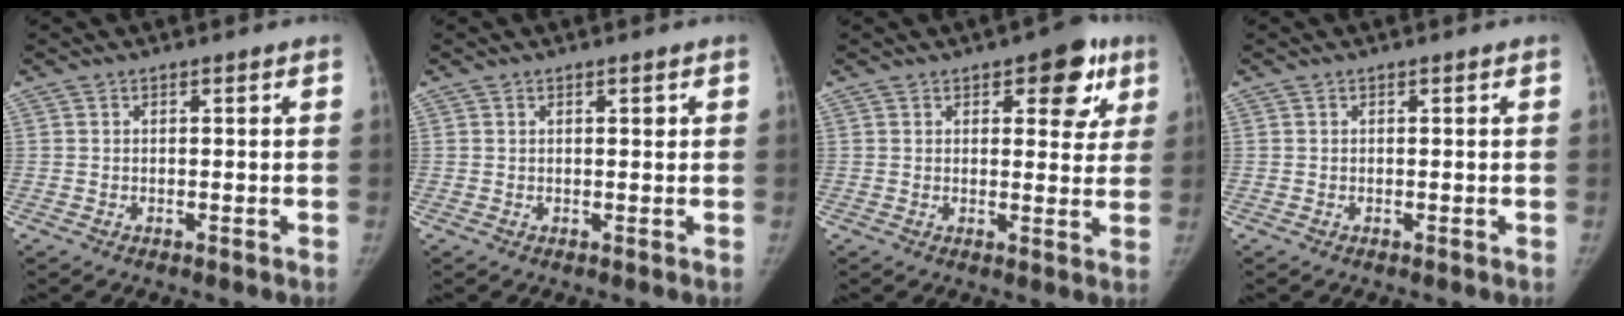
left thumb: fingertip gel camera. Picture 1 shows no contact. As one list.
[{"total": 0.9, "force": [0.4, 0.3, 0.7], "torque": [-0.007, 0.000, 0.006]}, {"total": 9.0, "force": [4.3, 4.5, 6.5], "torque": [-0.037, -0.011, 0.047]}, {"total": 0.0}]